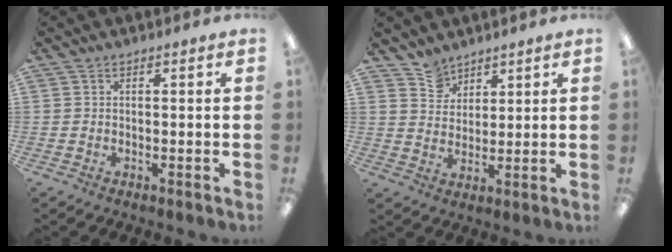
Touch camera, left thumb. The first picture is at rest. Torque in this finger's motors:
{"motor_torque": [0.14, 0.18, -0.38, 0.25, 0.02]}